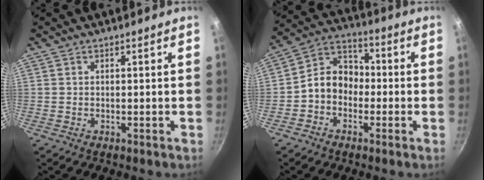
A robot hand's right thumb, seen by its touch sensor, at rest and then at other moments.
{"total": 9.3, "force": [-1.9, 7.5, 5.3], "torque": [-0.064, 0.040, -0.051]}